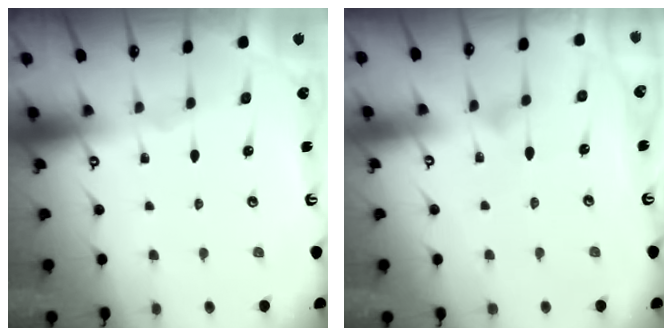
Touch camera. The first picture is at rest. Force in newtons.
{"total": 3.4, "press": 3.4, "slide": 0.2}